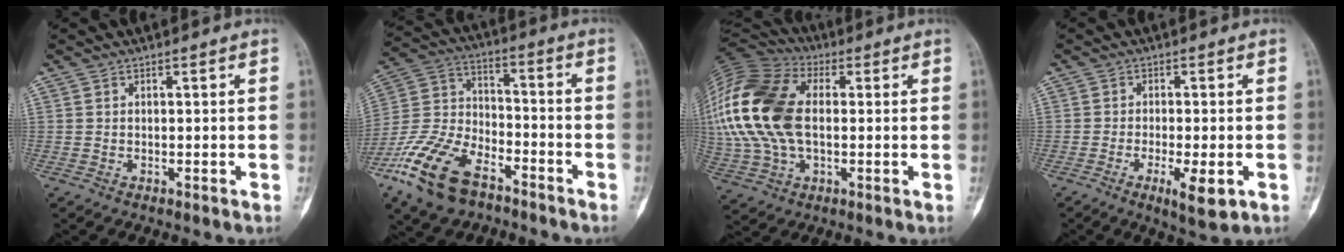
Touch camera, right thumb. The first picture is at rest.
{"total": 17.2, "force": [-10.5, 8.9, 10.3], "torque": [-0.211, 0.053, -0.204]}
{"total": 23.0, "force": [1.7, 13.8, 18.4], "torque": [-0.424, 0.010, 0.027]}
{"total": 6.2, "force": [-2.4, 1.7, 5.5], "torque": [-0.092, -0.009, -0.036]}